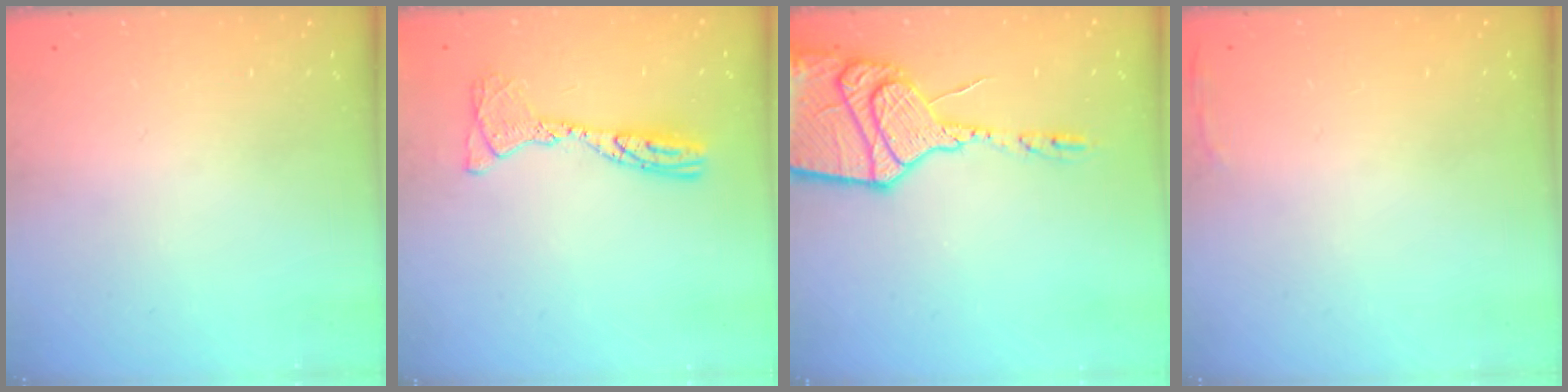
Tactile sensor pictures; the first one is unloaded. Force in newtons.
{"total": 12.2, "press": 12.1, "slide": 1.3}
{"total": 24.1, "press": 21.5, "slide": 10.8}
{"total": 2.8, "press": 2.6, "slide": 0.9}